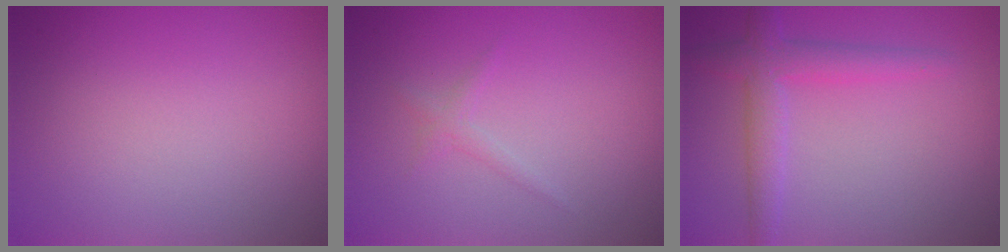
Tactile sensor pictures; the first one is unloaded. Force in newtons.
{"total": 0.9, "press": 0.9, "slide": 0.1}
{"total": 3.1, "press": 3.1, "slide": 0.2}